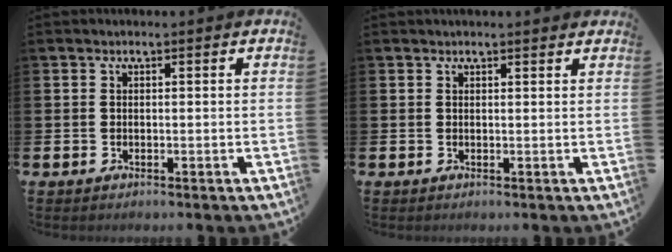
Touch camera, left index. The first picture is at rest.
{"total": 0.8, "force": [0.7, 0.0, 0.2], "torque": [0.004, -0.003, 0.012]}